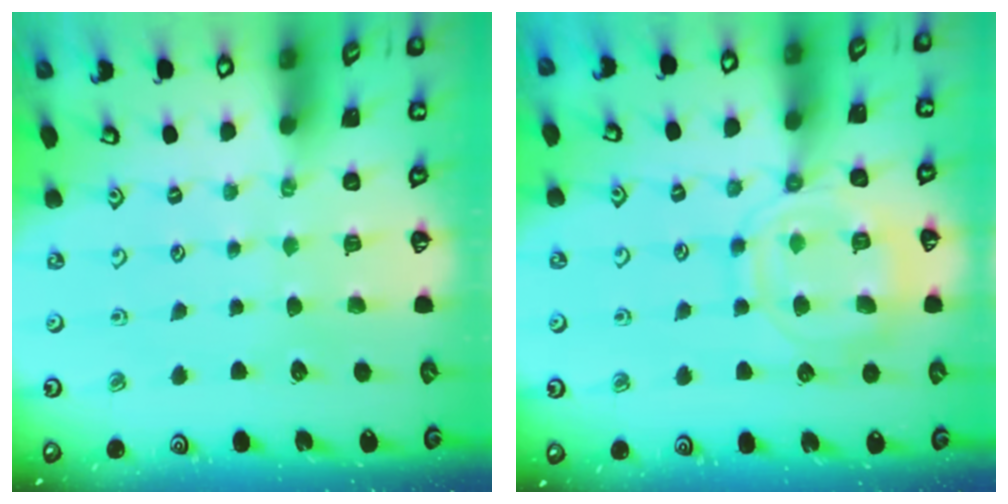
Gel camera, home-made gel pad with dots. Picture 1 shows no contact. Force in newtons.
{"total": 12.4, "press": 12.3, "slide": 1.3}